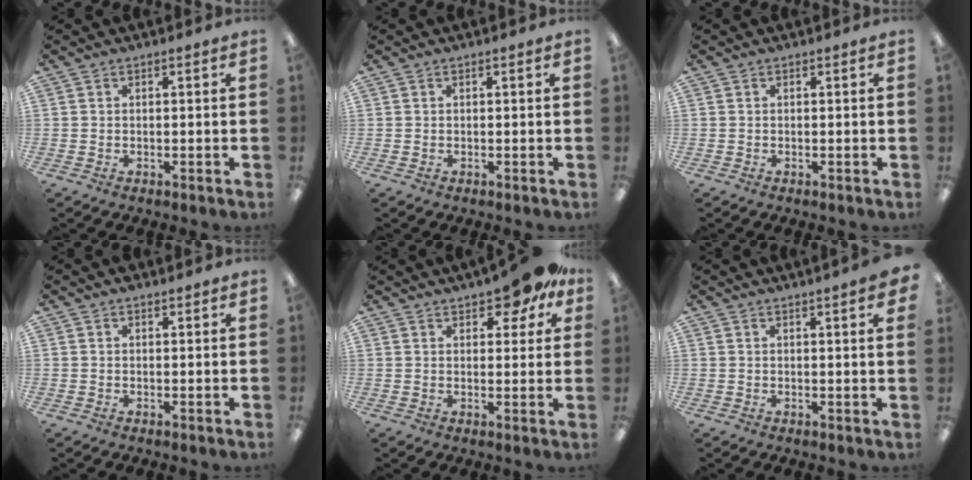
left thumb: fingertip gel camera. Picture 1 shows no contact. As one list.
[{"total": 0.0}, {"total": 0.0}, {"total": 0.8, "force": [0.6, 0.4, 0.4], "torque": [-0.001, -0.003, 0.010]}, {"total": 8.0, "force": [5.6, 3.2, 4.7], "torque": [-0.048, -0.030, 0.093]}, {"total": 2.8, "force": [1.8, 0.1, 2.1], "torque": [-0.037, -0.002, 0.028]}]